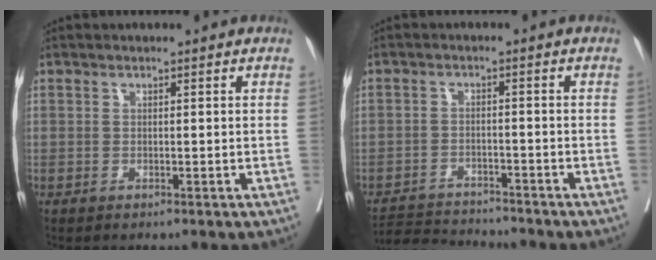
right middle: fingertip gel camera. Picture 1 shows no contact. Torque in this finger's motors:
{"motor_torque": [0.03, -0.38, -0.22, -0.14]}